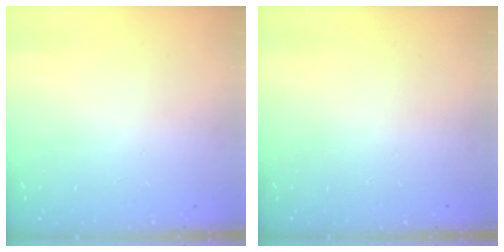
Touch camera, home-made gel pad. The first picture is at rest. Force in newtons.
{"total": 0.0}